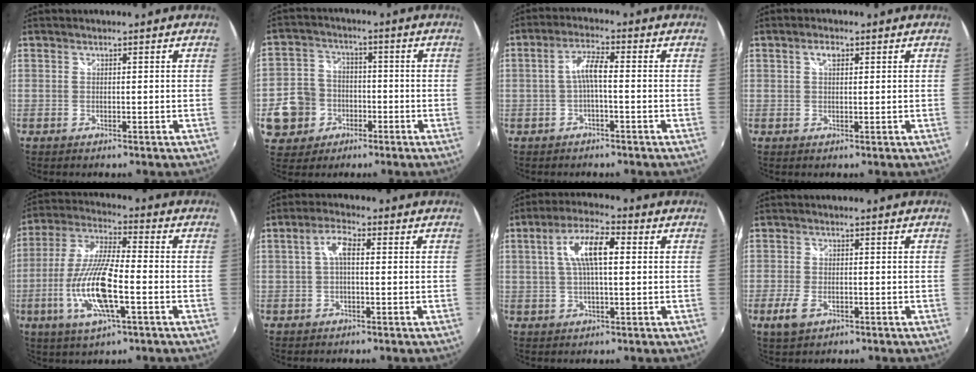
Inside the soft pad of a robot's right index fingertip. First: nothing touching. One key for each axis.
{"total": 10.4, "fx": -3.2, "fy": 9.3, "fz": 3.3, "tx": -0.106, "ty": 0.020, "tz": -0.048}
{"total": 4.0, "fx": -1.0, "fy": 0.5, "fz": 3.8, "tx": -0.079, "ty": 0.009, "tz": -0.019}
{"total": 2.1, "fx": 0.8, "fy": 1.1, "fz": 1.6, "tx": -0.026, "ty": 0.005, "tz": 0.013}
{"total": 15.3, "fx": -4.6, "fy": 3.8, "fz": 14.1, "tx": -0.291, "ty": -0.012, "tz": -0.087}
{"total": 3.8, "fx": 0.2, "fy": 1.5, "fz": 3.5, "tx": -0.069, "ty": 0.012, "tz": 0.003}
{"total": 8.7, "fx": 1.6, "fy": 2.8, "fz": 8.0, "tx": -0.152, "ty": 0.016, "tz": 0.029}
{"total": 4.6, "fx": -2.3, "fy": 2.5, "fz": 3.0, "tx": -0.074, "ty": -0.008, "tz": -0.042}